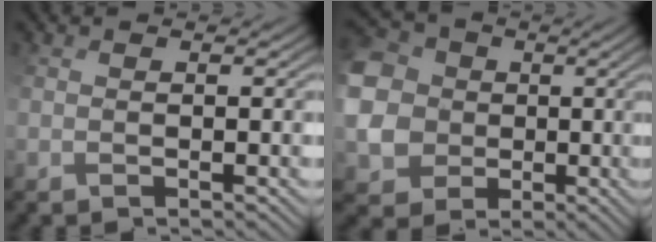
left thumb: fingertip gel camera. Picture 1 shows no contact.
{"total": 14.1, "force": [2.5, 12.9, 5.3], "torque": [-0.202, 0.006, 0.027]}